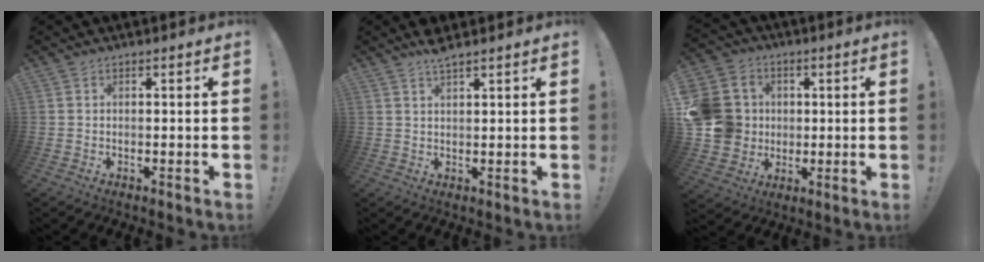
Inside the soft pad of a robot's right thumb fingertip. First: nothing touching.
{"total": 3.3, "force": [2.9, 0.2, 1.7], "torque": [-0.022, -0.019, 0.048]}
{"total": 15.2, "force": [0.8, 14.0, 5.9], "torque": [-0.102, 0.008, 0.029]}